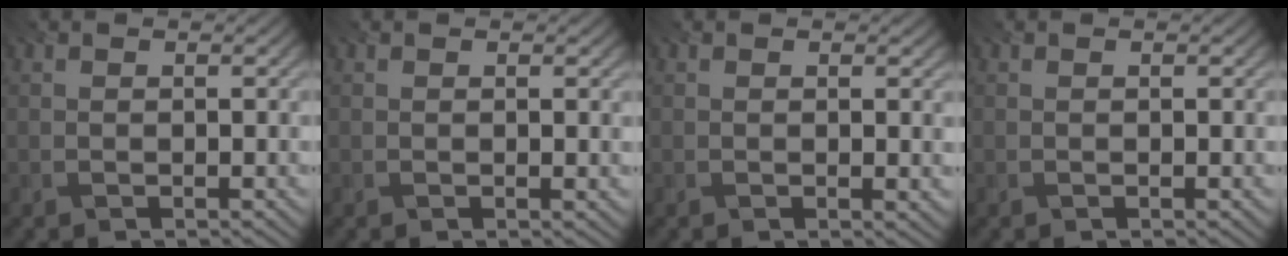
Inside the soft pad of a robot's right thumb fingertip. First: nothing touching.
{"total": 0.7, "force": [0.4, 0.1, 0.5], "torque": [-0.009, -0.002, 0.006]}
{"total": 1.3, "force": [0.6, 0.4, 1.1], "torque": [-0.018, -0.004, 0.008]}
{"total": 0.0}